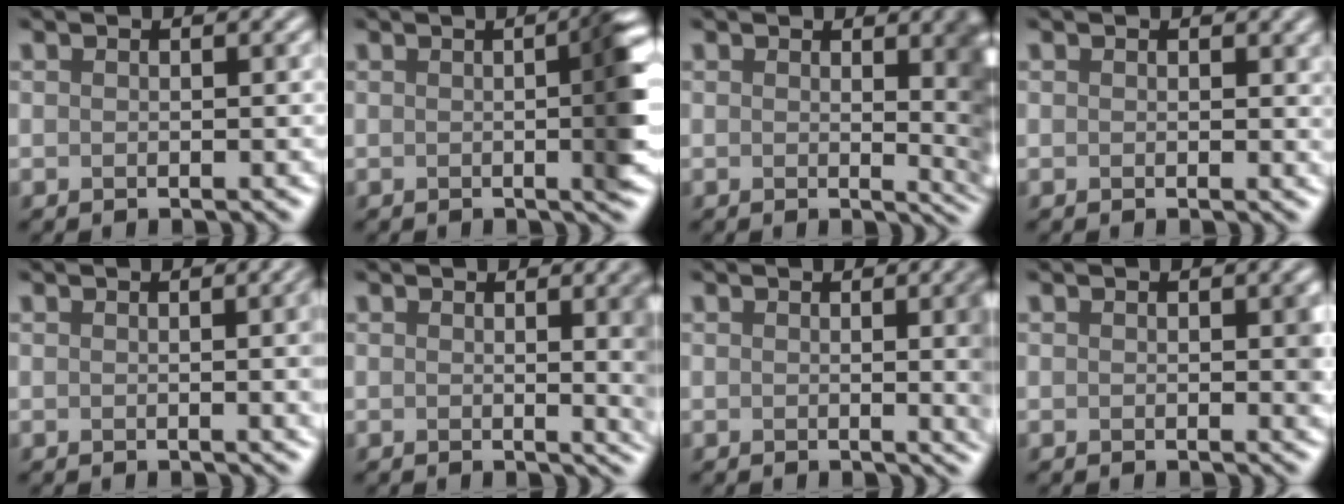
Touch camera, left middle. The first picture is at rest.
{"total": 5.3, "force": [0.2, 1.2, 5.2], "torque": [-0.056, 0.009, -0.001]}
{"total": 6.1, "force": [1.1, 2.4, 5.5], "torque": [-0.030, -0.005, 0.020]}
{"total": 0.9, "force": [0.5, 0.5, 0.6], "torque": [-0.003, -0.001, 0.006]}
{"total": 5.1, "force": [0.3, 2.0, 4.7], "torque": [-0.027, 0.008, 0.004]}
{"total": 6.6, "force": [0.9, 2.7, 6.0], "torque": [-0.032, 0.002, 0.013]}
{"total": 7.6, "force": [0.5, 3.2, 6.9], "torque": [-0.032, 0.008, 0.005]}
{"total": 1.1, "force": [0.2, 0.6, 0.9], "torque": [-0.005, -0.005, 0.002]}